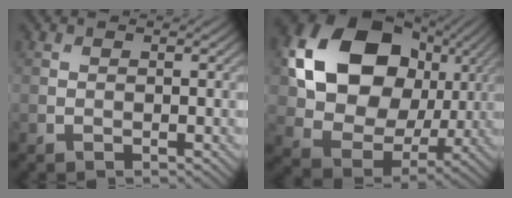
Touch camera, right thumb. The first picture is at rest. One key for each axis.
{"total": 17.3, "fx": 4.4, "fy": 13.3, "fz": 10.2, "tx": -0.221, "ty": 0.006, "tz": 0.089}